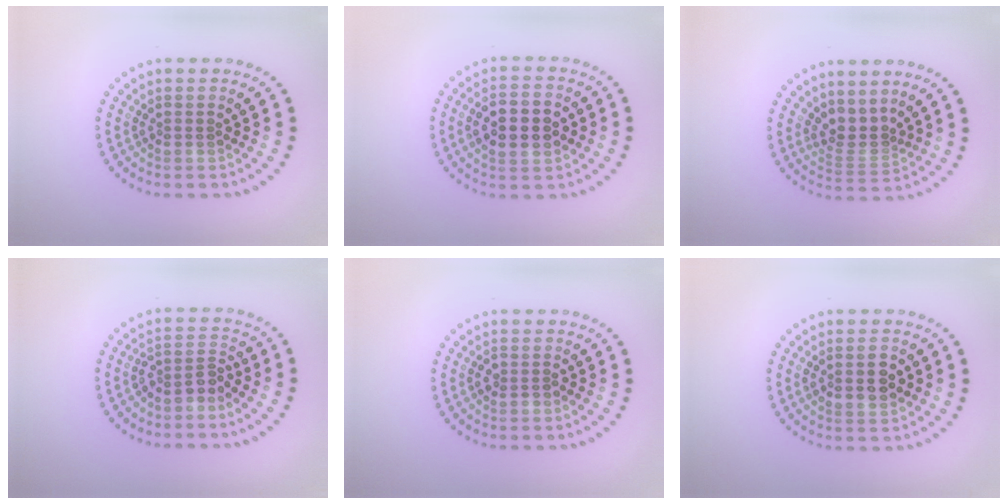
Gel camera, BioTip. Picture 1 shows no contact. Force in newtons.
{"total": 5.3, "press": 5.2, "slide": 0.5}
{"total": 2.7, "press": 1.9, "slide": 1.9}
{"total": 2.5, "press": 1.8, "slide": 1.7}
{"total": 1.2, "press": 1.1, "slide": 0.6}
{"total": 2.8, "press": 2.8, "slide": 0.4}